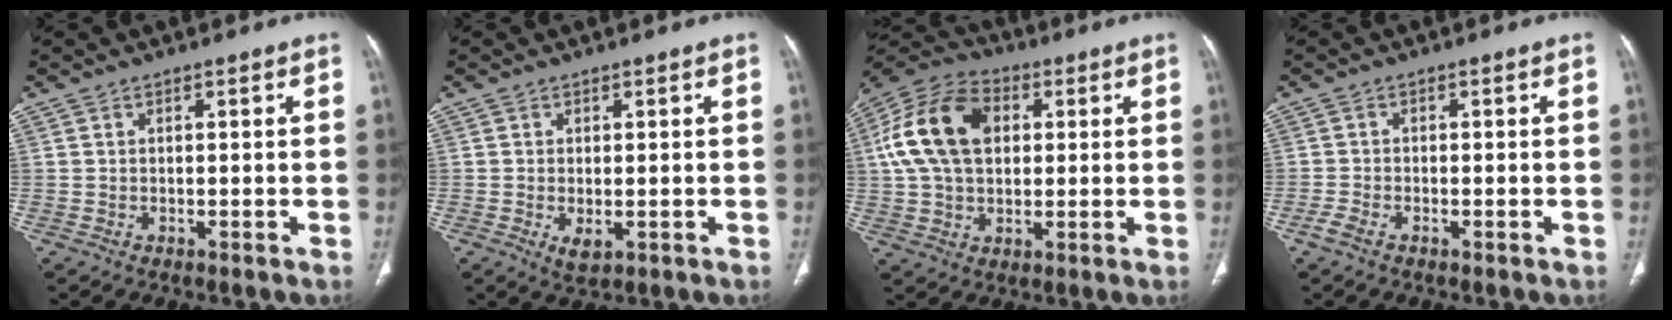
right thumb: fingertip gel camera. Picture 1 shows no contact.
{"total": 2.7, "force": [-0.7, 1.5, 2.2], "torque": [-0.040, -0.006, -0.004]}
{"total": 17.2, "force": [3.3, 11.5, 12.2], "torque": [-0.225, 0.020, 0.054]}
{"total": 2.1, "force": [-1.4, 0.9, 1.3], "torque": [-0.037, 0.003, -0.030]}